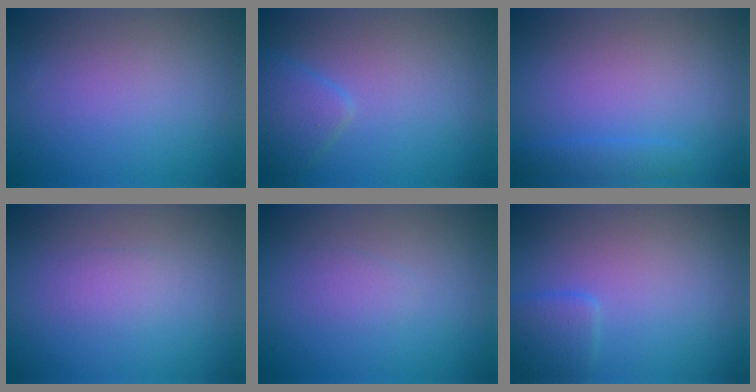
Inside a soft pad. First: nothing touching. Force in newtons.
{"total": 2.7, "press": 2.7, "slide": 0.1}
{"total": 1.2, "press": 1.2, "slide": 0.1}
{"total": 1.2, "press": 1.2, "slide": 0.3}
{"total": 0.9, "press": 0.9, "slide": 0.1}
{"total": 2.1, "press": 2.1, "slide": 0.1}